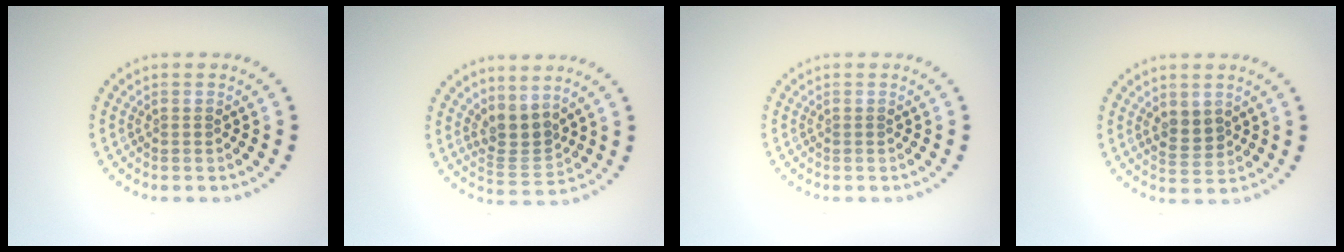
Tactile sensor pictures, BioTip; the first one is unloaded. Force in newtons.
{"total": 2.8, "press": 2.1, "slide": 1.8}
{"total": 0.0}
{"total": 2.1, "press": 2.0, "slide": 0.6}